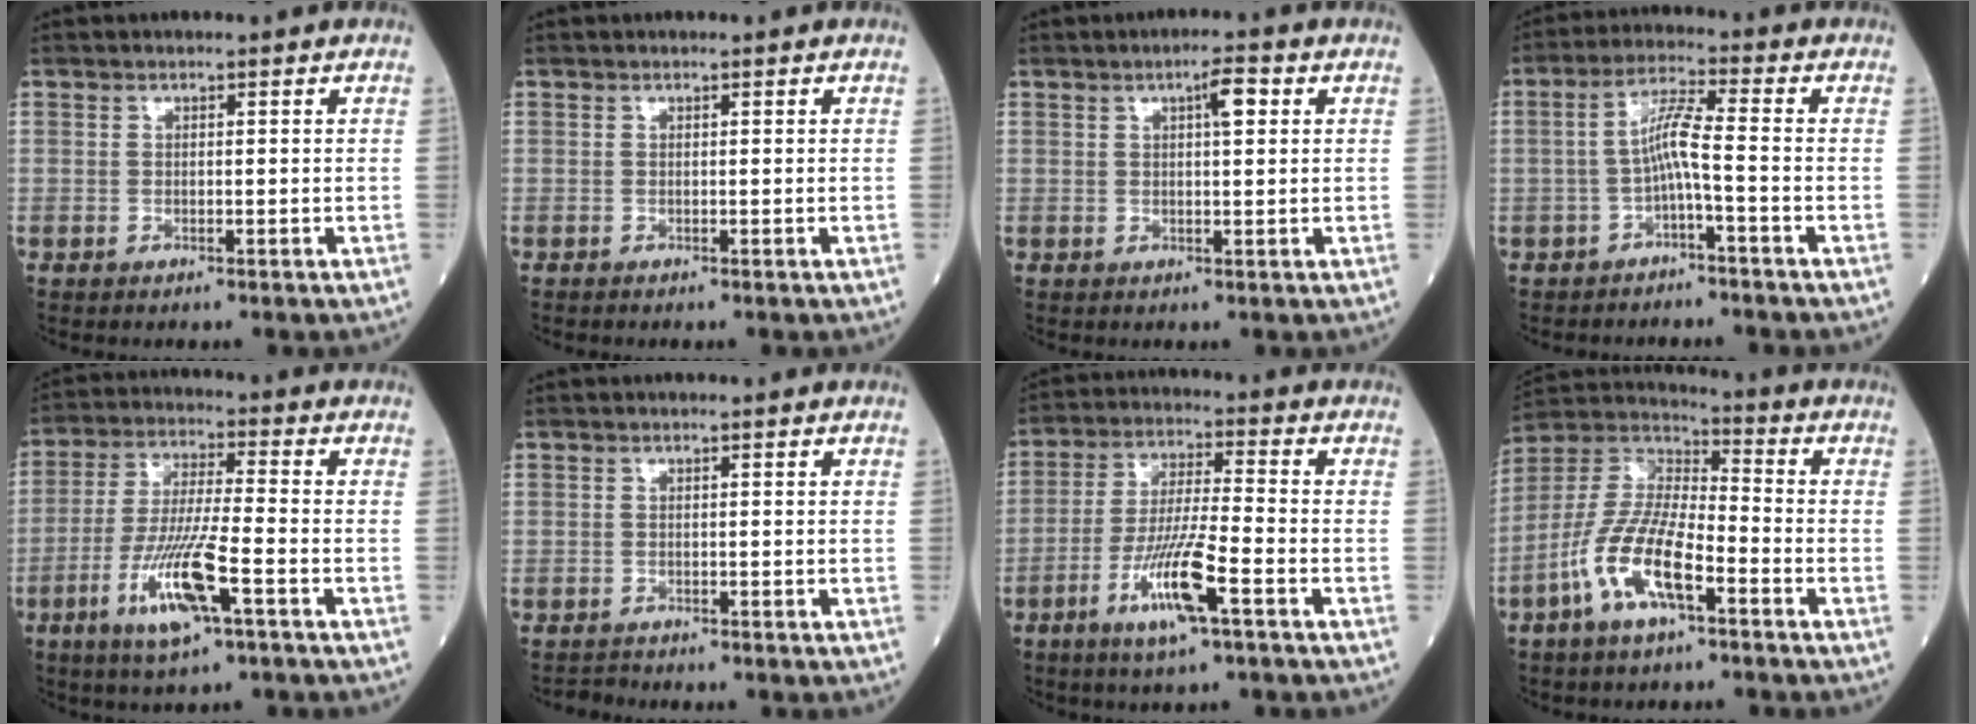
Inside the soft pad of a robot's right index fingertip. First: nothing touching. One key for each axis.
{"total": 0.0}
{"total": 3.3, "fx": 1.2, "fy": 0.6, "fz": 3.0, "tx": -0.051, "ty": 0.006, "tz": 0.017}
{"total": 5.1, "fx": -1.4, "fy": -0.1, "fz": 4.9, "tx": -0.100, "ty": 0.019, "tz": -0.023}
{"total": 11.4, "fx": -4.8, "fy": 1.0, "fz": 10.3, "tx": -0.208, "ty": -0.015, "tz": -0.086}
{"total": 1.0, "fx": -0.9, "fy": -0.1, "fz": -0.4, "tx": 0.007, "ty": -0.006, "tz": -0.016}
{"total": 10.5, "fx": -4.7, "fy": 0.5, "fz": 9.3, "tx": -0.185, "ty": -0.012, "tz": -0.087}
{"total": 12.5, "fx": -5.6, "fy": 3.7, "fz": 10.6, "tx": -0.229, "ty": 0.005, "tz": -0.108}